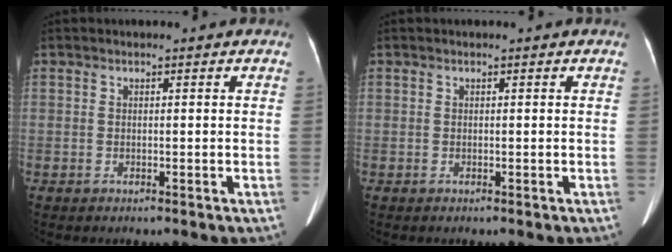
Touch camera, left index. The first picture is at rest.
{"total": 0.0}